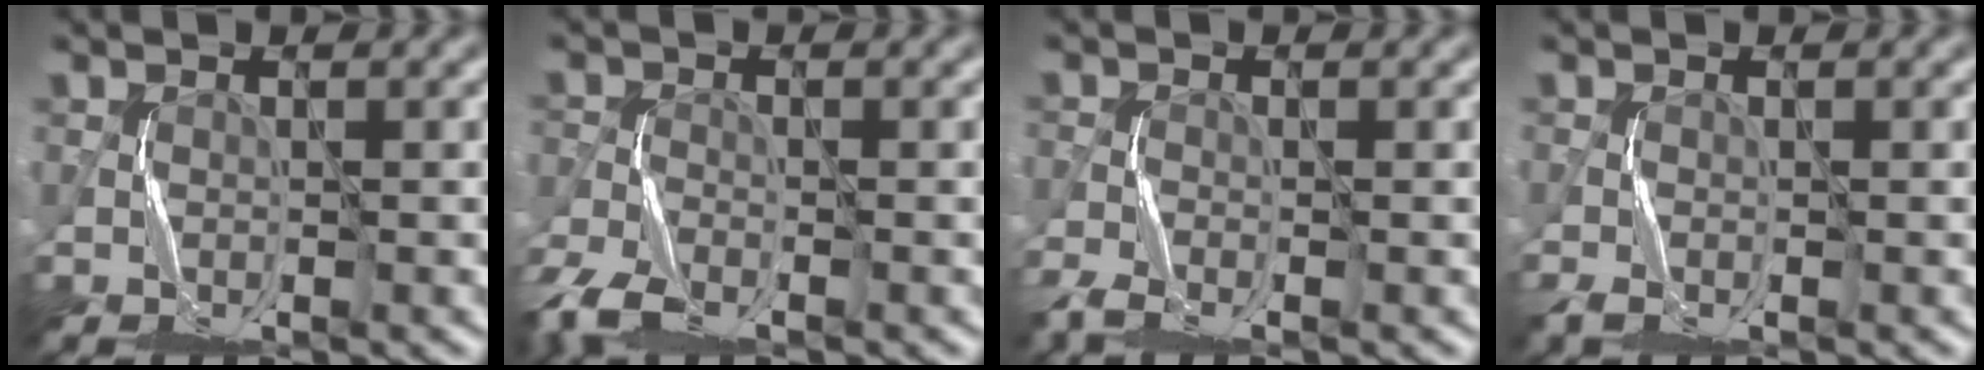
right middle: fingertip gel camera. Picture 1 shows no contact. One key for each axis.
{"total": 5.5, "fx": -4.1, "fy": 2.1, "fz": 2.9, "tx": -0.072, "ty": -0.016, "tz": -0.091}
{"total": 2.9, "fx": -2.5, "fy": 0.7, "fz": 1.4, "tx": -0.040, "ty": -0.009, "tz": -0.058}
{"total": 1.8, "fx": -1.2, "fy": 0.7, "fz": 1.1, "tx": -0.034, "ty": -0.006, "tz": -0.024}